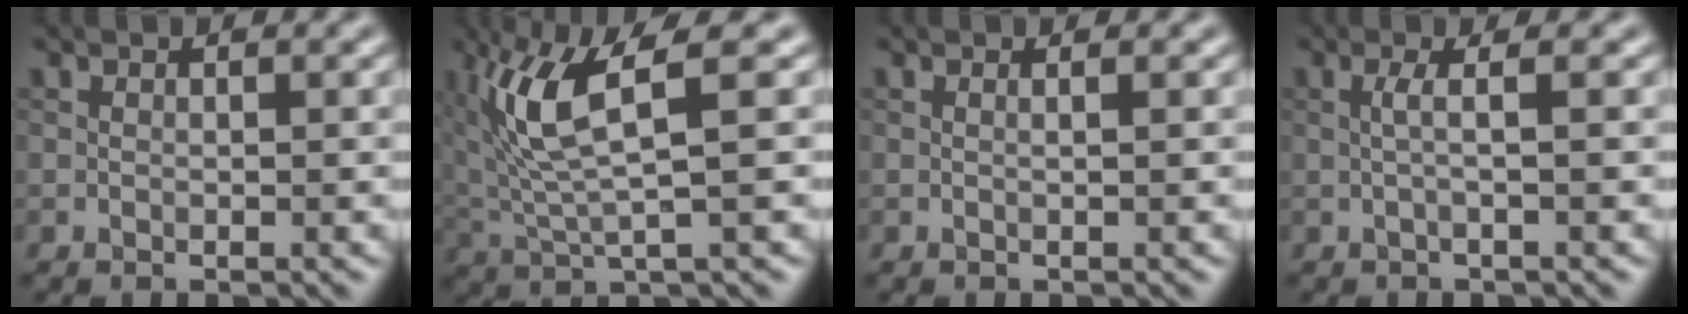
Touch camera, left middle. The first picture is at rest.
{"total": 6.4, "force": [2.0, 1.4, 6.0], "torque": [-0.146, 0.001, 0.042]}
{"total": 1.1, "force": [0.5, 0.5, 0.9], "torque": [-0.007, -0.006, -0.007]}
{"total": 1.6, "force": [0.2, 0.1, 1.6], "torque": [-0.034, 0.001, 0.000]}